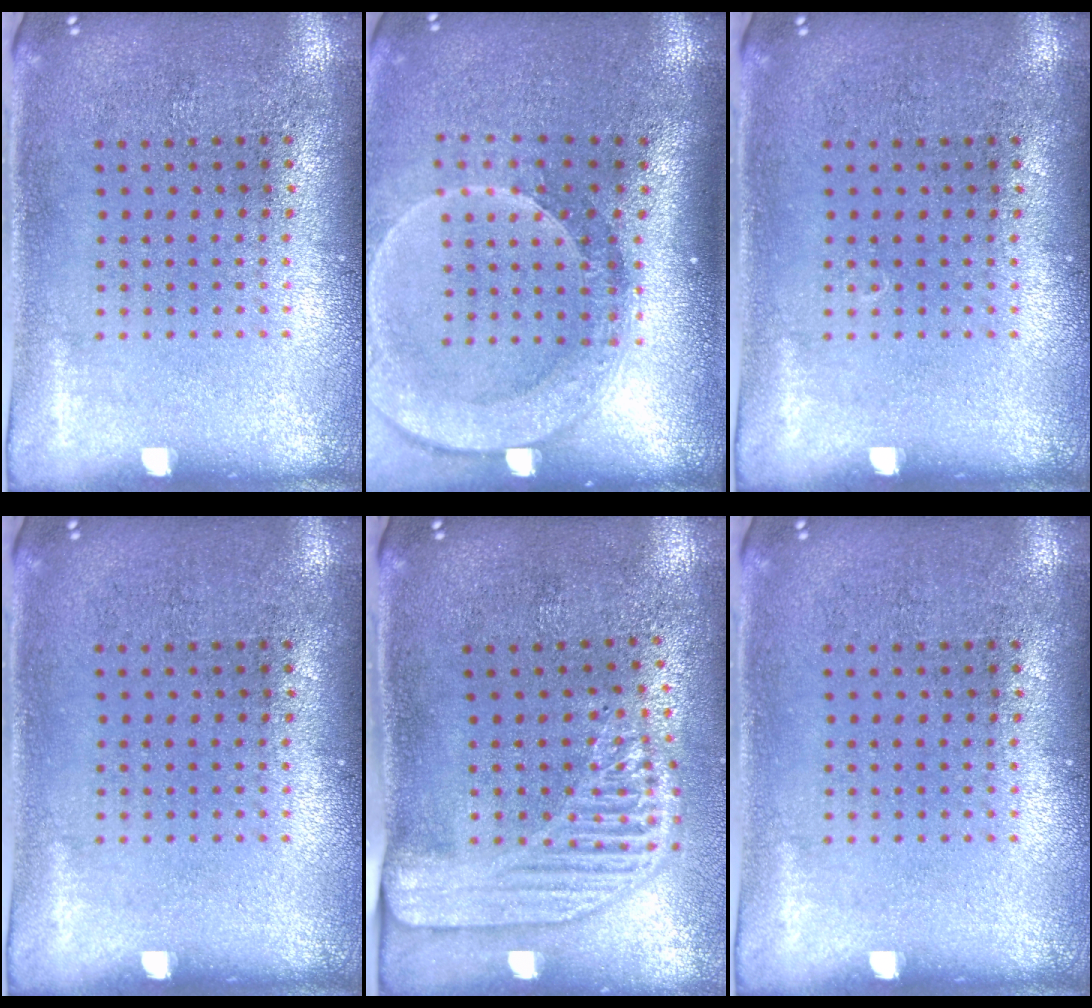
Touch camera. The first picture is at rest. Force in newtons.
{"total": 2.5, "press": 1.9, "slide": 1.6}
{"total": 0.0}
{"total": 0.0}
{"total": 2.2, "press": 1.7, "slide": 1.3}
{"total": 0.0}